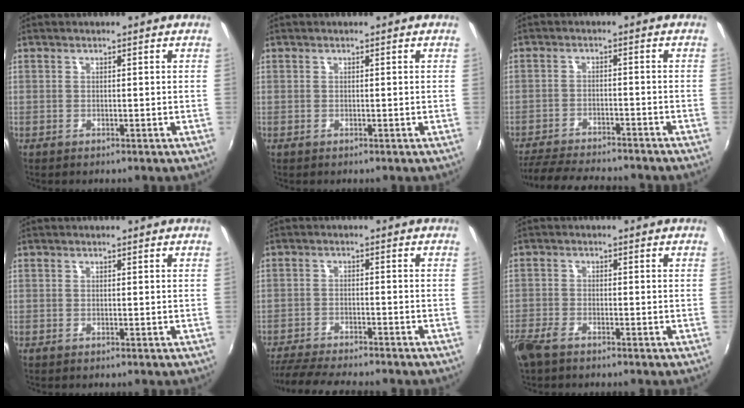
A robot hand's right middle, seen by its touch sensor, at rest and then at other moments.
{"total": 0.0}
{"total": 14.5, "force": [-12.9, 2.7, 6.1], "torque": [-0.133, -0.025, -0.196]}
{"total": 0.0}
{"total": 11.0, "force": [-9.9, 1.2, 4.6], "torque": [-0.112, -0.024, -0.161]}
{"total": 5.2, "force": [-4.0, 1.7, 2.9], "torque": [-0.079, -0.014, -0.080]}